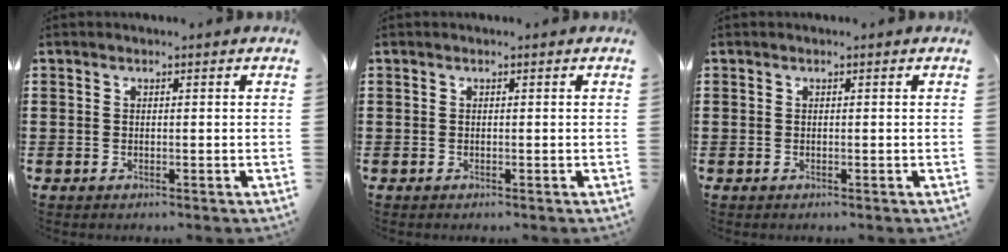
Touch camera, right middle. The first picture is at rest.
{"total": 0.0}
{"total": 0.0}